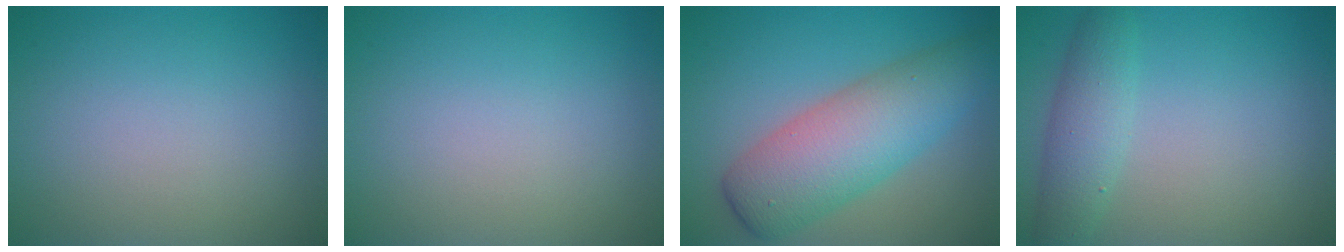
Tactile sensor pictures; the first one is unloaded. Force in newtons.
{"total": 0.0}
{"total": 7.5, "press": 7.5, "slide": 0.4}
{"total": 3.2, "press": 3.2, "slide": 0.1}